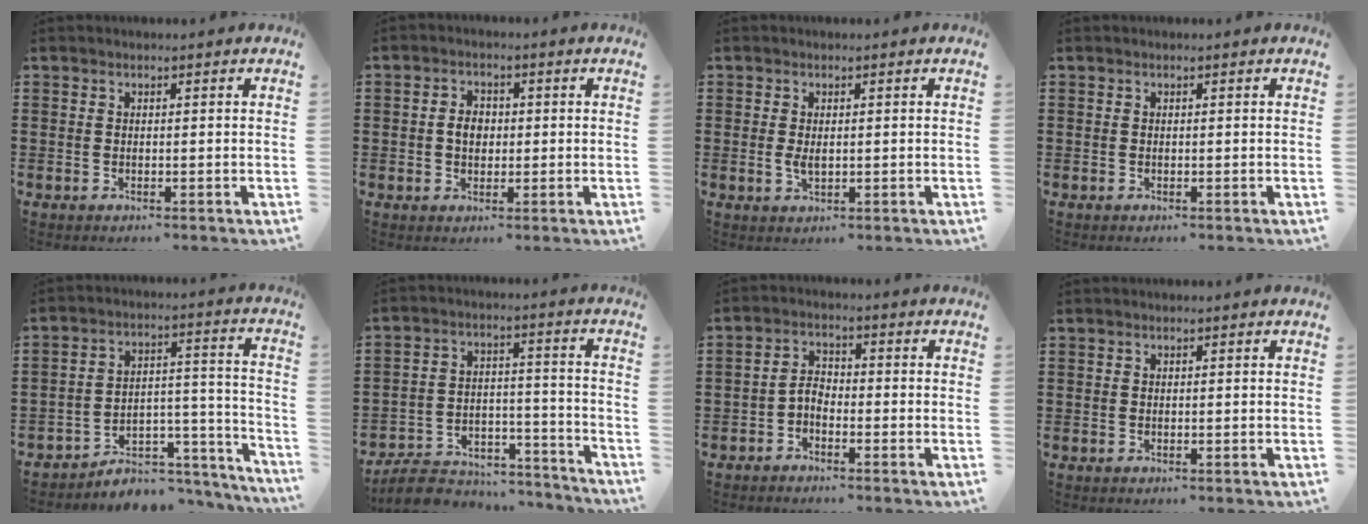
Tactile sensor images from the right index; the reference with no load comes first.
{"total": 3.0, "force": [0.0, 2.2, 2.0], "torque": [-0.044, 0.008, -0.003]}
{"total": 2.1, "force": [0.0, 1.0, 1.8], "torque": [-0.037, 0.002, 0.000]}
{"total": 0.0}
{"total": 5.1, "force": [-4.1, 2.8, 1.1], "torque": [-0.025, 0.006, -0.079]}
{"total": 7.7, "force": [-7.1, 2.5, 1.9], "torque": [-0.036, 0.020, -0.136]}
{"total": 2.7, "force": [-1.8, 1.3, 1.4], "torque": [-0.038, 0.007, -0.041]}
{"total": 0.0}